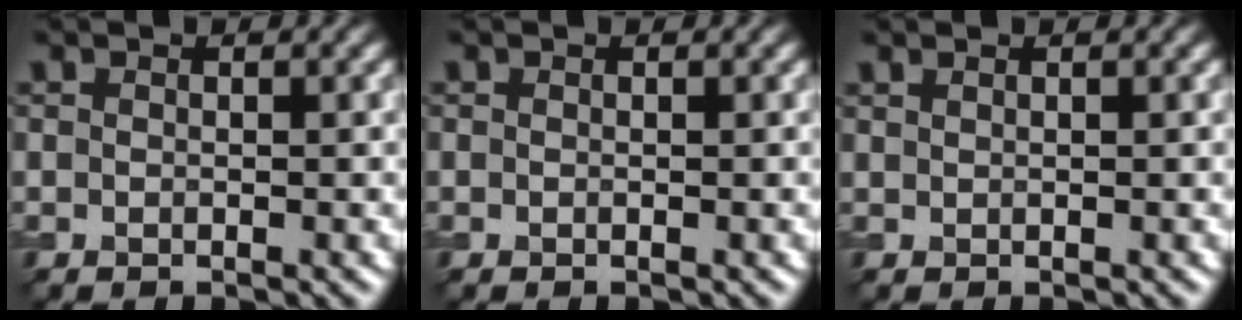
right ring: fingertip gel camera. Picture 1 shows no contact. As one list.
[{"total": 0.0}, {"total": 0.5, "force": [0.5, 0.1, 0.2], "torque": [-0.003, 0.001, 0.009]}]